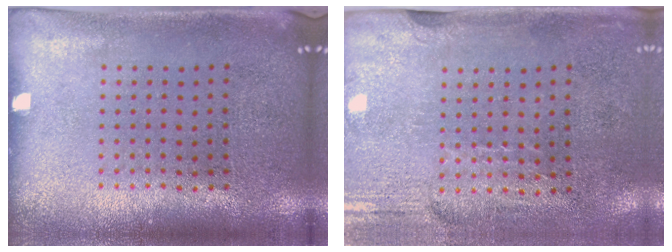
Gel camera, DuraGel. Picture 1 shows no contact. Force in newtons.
{"total": 2.9, "press": 2.4, "slide": 1.6}